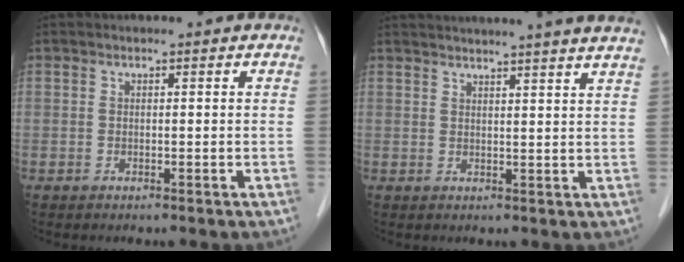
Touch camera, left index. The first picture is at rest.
{"total": 18.5, "force": [17.1, -0.9, 7.0], "torque": [-0.111, -0.010, 0.207]}